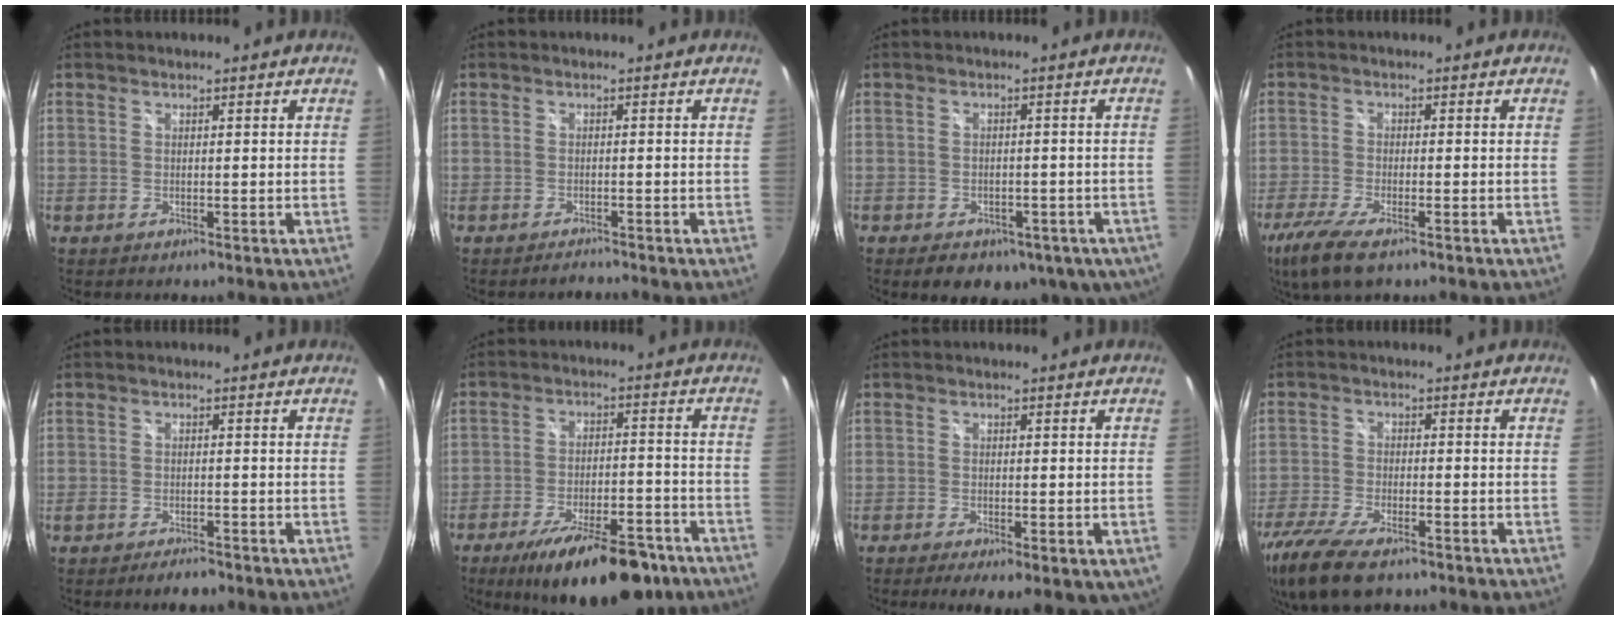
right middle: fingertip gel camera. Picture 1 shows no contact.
{"total": 1.5, "force": [-1.5, 0.1, 0.0], "torque": [-0.006, -0.004, -0.026]}
{"total": 13.3, "force": [-7.9, 8.0, 7.1], "torque": [-0.128, -0.009, -0.085]}
{"total": 9.5, "force": [-6.2, 2.8, 6.6], "torque": [-0.157, -0.036, -0.118]}
{"total": 3.3, "force": [-2.8, 0.9, 1.6], "torque": [-0.039, -0.007, -0.047]}
{"total": 19.0, "force": [-13.6, 6.4, 11.7], "torque": [-0.190, -0.023, -0.193]}
{"total": 7.7, "force": [-3.7, 2.3, 6.3], "torque": [-0.100, -0.032, -0.047]}
{"total": 16.0, "force": [-11.4, 5.9, 9.5], "torque": [-0.225, -0.055, -0.204]}